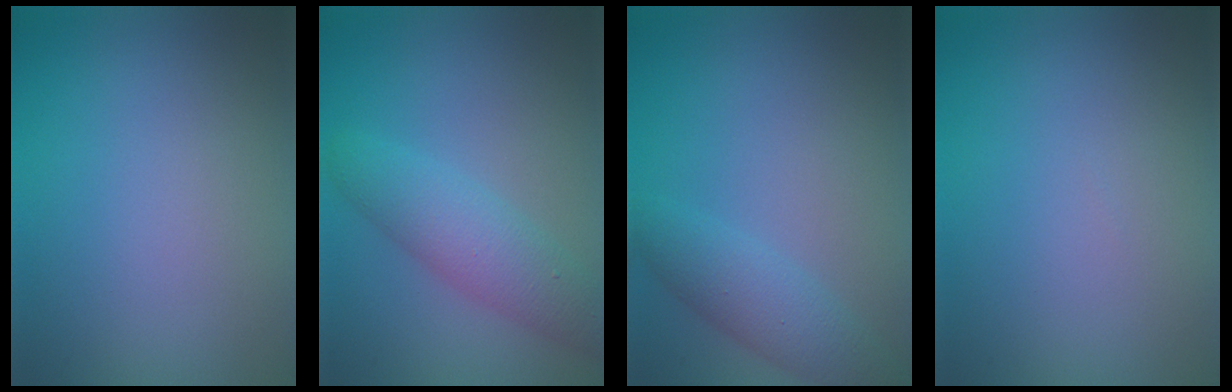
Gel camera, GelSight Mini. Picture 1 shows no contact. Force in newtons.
{"total": 4.2, "press": 4.2, "slide": 0.1}
{"total": 3.0, "press": 3.0, "slide": 0.2}
{"total": 0.0}